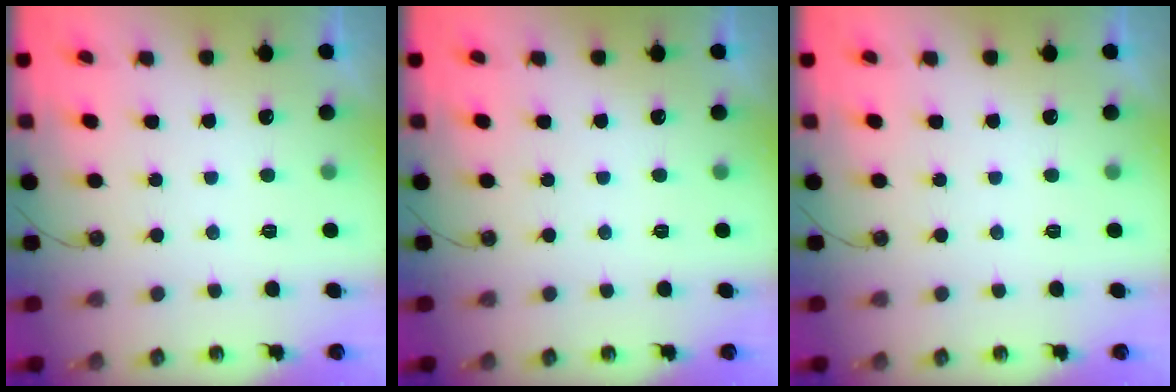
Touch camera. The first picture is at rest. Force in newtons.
{"total": 0.0}
{"total": 0.0}